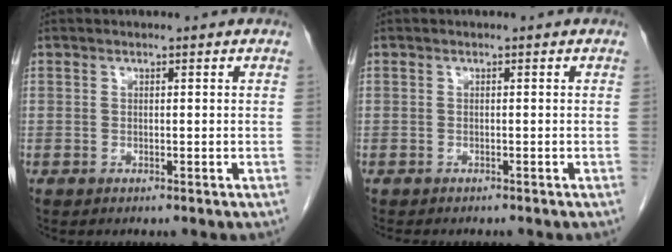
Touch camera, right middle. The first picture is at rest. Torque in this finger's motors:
{"motor_torque": [0.03, -0.02, 0.00, 0.00]}